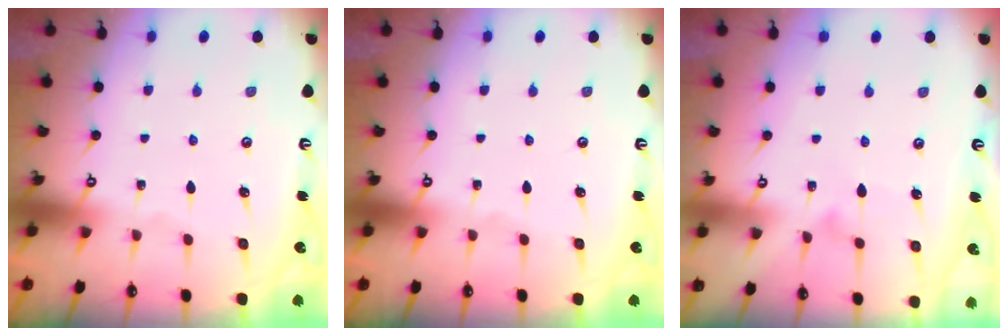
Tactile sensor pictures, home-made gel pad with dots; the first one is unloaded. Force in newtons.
{"total": 0.0}
{"total": 3.7, "press": 3.7, "slide": 0.2}